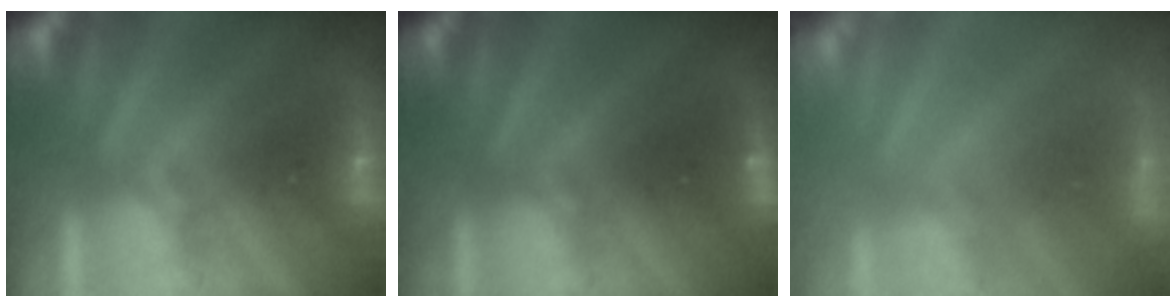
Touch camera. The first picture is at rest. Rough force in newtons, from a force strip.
{"total": 2.4}
{"total": 11.8}